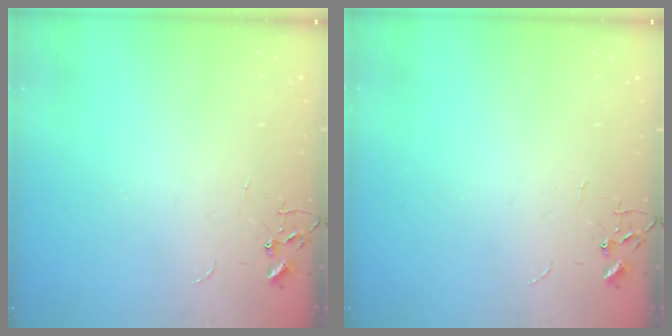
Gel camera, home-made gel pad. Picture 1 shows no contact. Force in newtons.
{"total": 0.0}